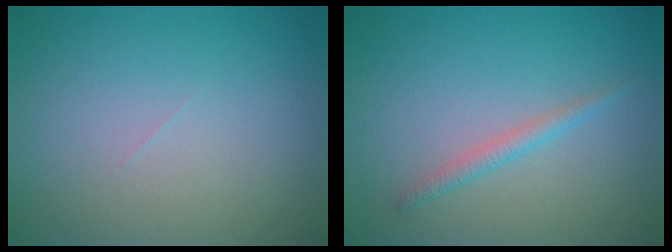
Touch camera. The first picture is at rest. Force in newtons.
{"total": 1.3, "press": 1.3, "slide": 0.1}